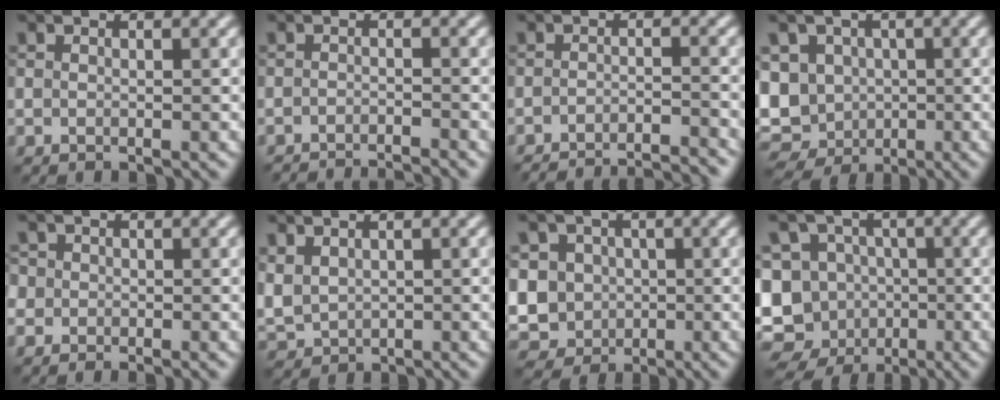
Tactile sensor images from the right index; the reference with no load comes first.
{"total": 4.3, "force": [-4.2, 0.3, 1.1], "torque": [-0.014, -0.007, -0.063]}
{"total": 9.7, "force": [-9.2, 1.8, 2.5], "torque": [-0.015, 0.002, -0.119]}
{"total": 8.9, "force": [-1.8, 7.6, 4.3], "torque": [-0.060, 0.000, -0.048]}
{"total": 2.3, "force": [-0.2, 2.1, 0.9], "torque": [-0.006, 0.003, -0.015]}
{"total": 2.8, "force": [0.8, 2.1, 1.7], "torque": [-0.049, -0.003, 0.022]}
{"total": 8.9, "force": [-0.7, 8.1, 3.7], "torque": [-0.087, 0.012, -0.045]}
{"total": 13.8, "force": [-5.9, 11.4, 5.0], "torque": [-0.087, -0.001, -0.110]}